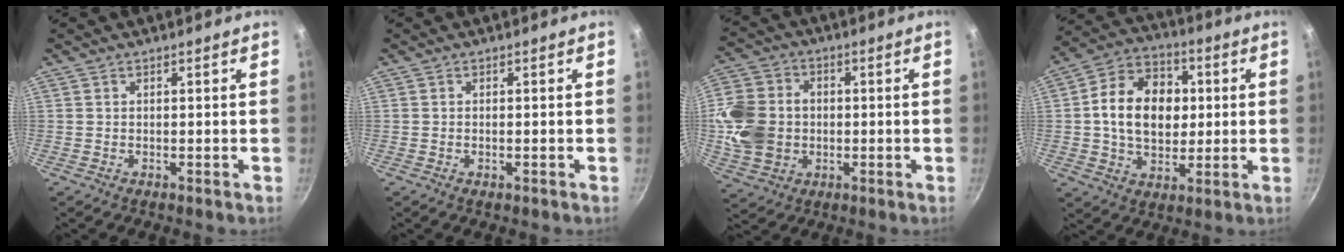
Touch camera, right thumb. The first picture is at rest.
{"total": 0.7, "force": [-0.3, 0.2, 0.6], "torque": [-0.010, 0.001, -0.004]}
{"total": 14.0, "force": [-0.6, 11.4, 8.1], "torque": [-0.142, 0.014, -0.012]}
{"total": 16.1, "force": [1.4, 11.8, 11.0], "torque": [-0.147, 0.017, 0.014]}